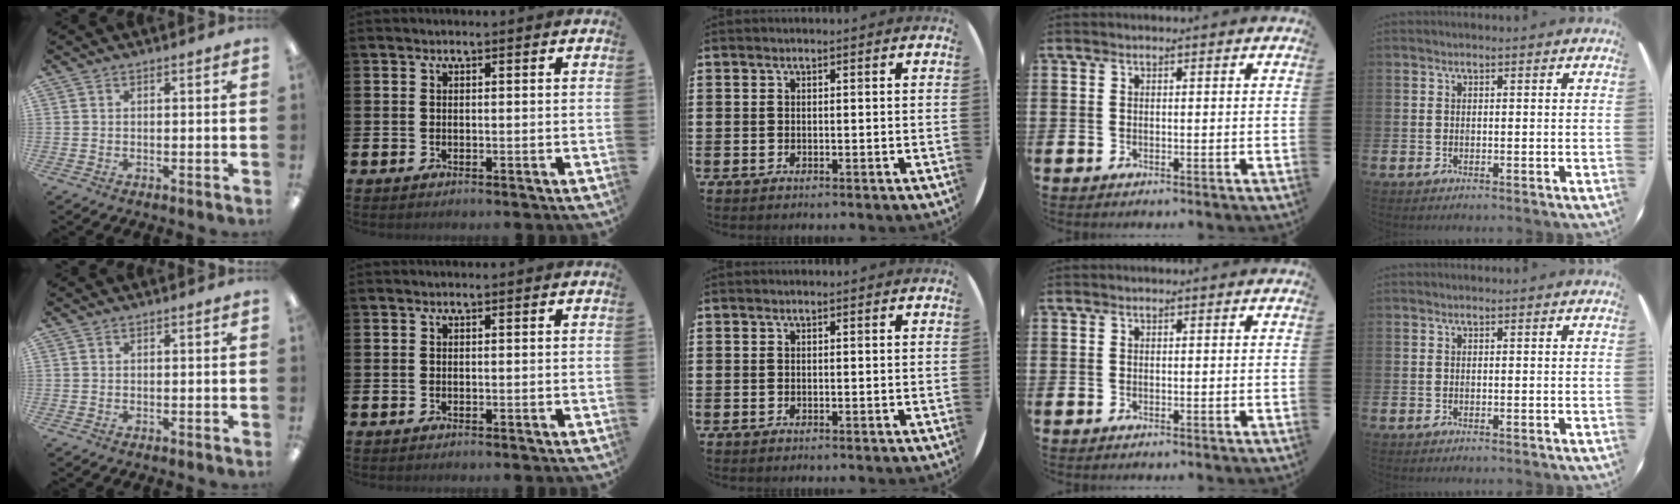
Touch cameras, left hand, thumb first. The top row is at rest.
{}